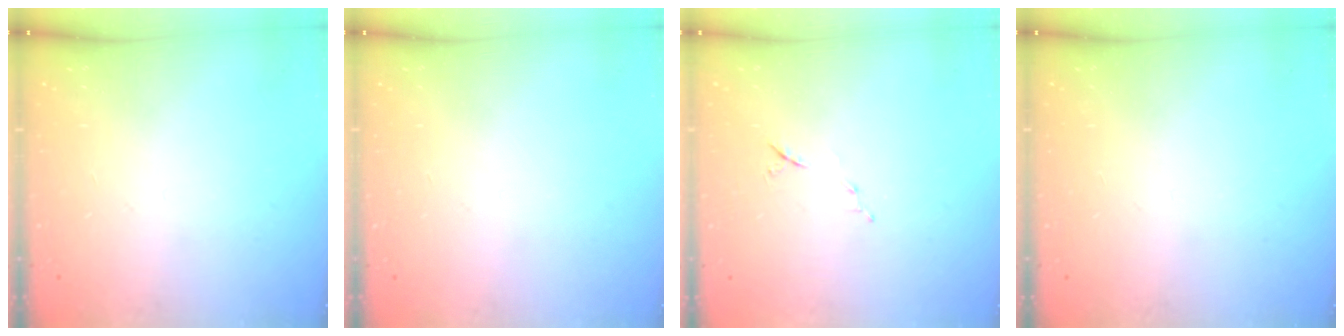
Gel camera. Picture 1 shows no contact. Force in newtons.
{"total": 0.0}
{"total": 6.4, "press": 6.3, "slide": 1.3}
{"total": 0.0}